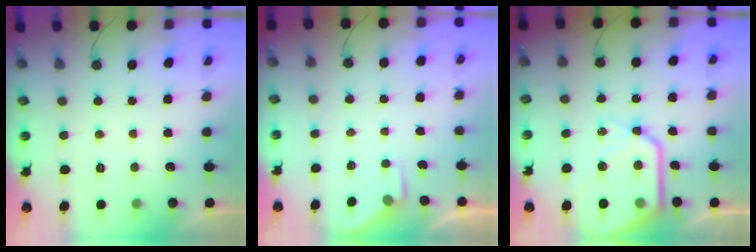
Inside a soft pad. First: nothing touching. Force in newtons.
{"total": 2.8, "press": 2.8, "slide": 0.4}
{"total": 17.9, "press": 17.8, "slide": 1.8}